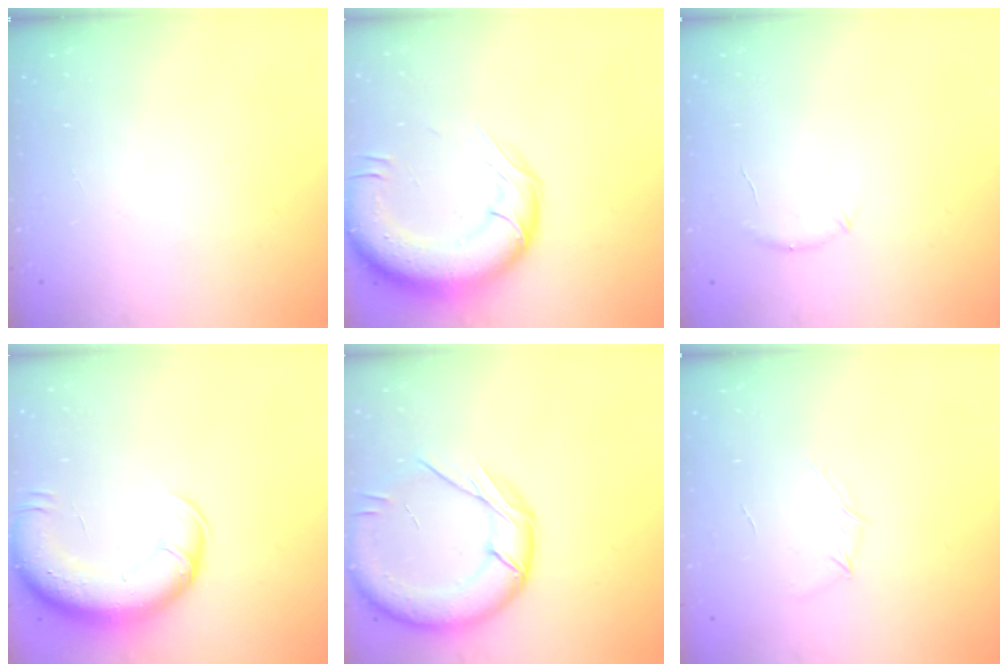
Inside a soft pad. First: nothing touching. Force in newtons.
{"total": 19.7, "press": 19.1, "slide": 4.6}
{"total": 4.9, "press": 4.8, "slide": 0.9}
{"total": 15.7, "press": 15.3, "slide": 3.9}
{"total": 19.4, "press": 19.2, "slide": 2.3}
{"total": 3.7, "press": 3.7, "slide": 0.6}